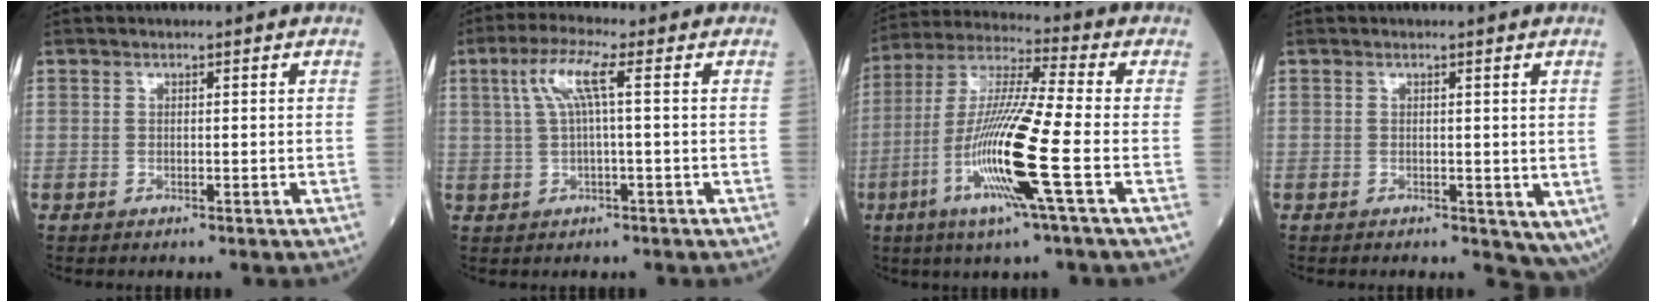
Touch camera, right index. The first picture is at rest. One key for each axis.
{"total": 5.7, "fx": 1.4, "fy": 0.1, "fz": 5.5, "tx": -0.116, "ty": 0.021, "tz": 0.033}
{"total": 15.7, "fx": -4.9, "fy": -0.6, "fz": 14.9, "tx": -0.303, "ty": -0.017, "tz": -0.101}
{"total": 3.8, "fx": -0.4, "fy": 2.5, "fz": 2.7, "tx": -0.027, "ty": -0.006, "tz": 0.000}